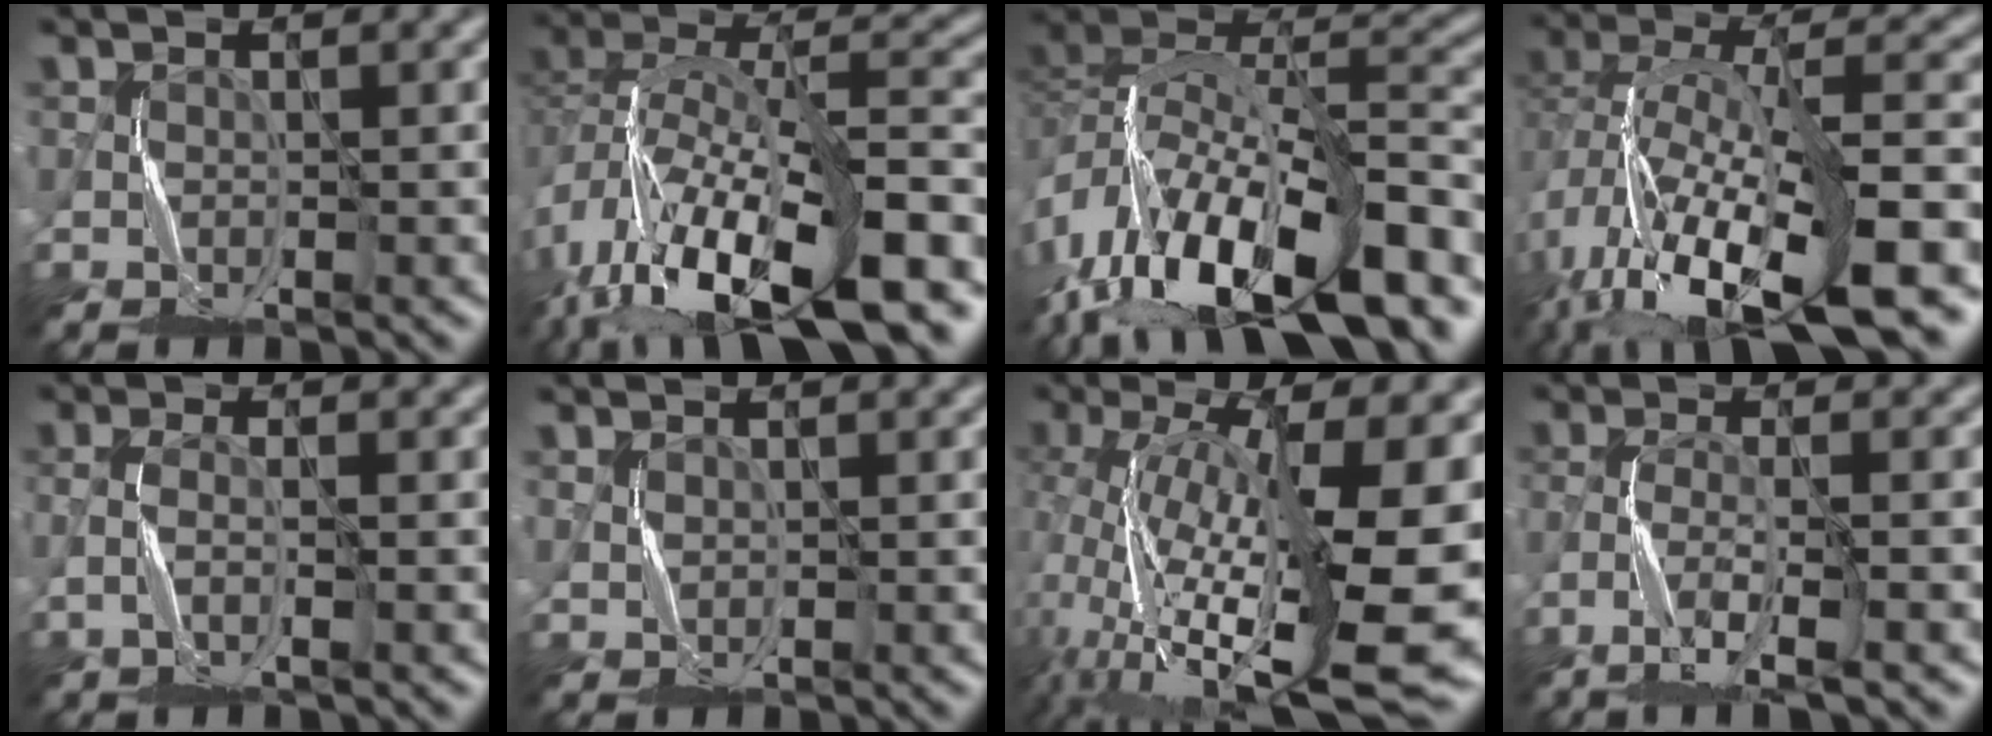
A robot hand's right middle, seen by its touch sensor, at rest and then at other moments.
{"total": 15.9, "force": [-9.1, 6.8, 11.1], "torque": [-0.204, 0.010, -0.151]}
{"total": 15.9, "force": [-9.1, 6.9, 11.0], "torque": [-0.210, 0.029, -0.159]}
{"total": 15.3, "force": [-7.7, 6.0, 11.8], "torque": [-0.213, 0.009, -0.122]}
{"total": 1.6, "force": [-0.5, 0.3, 1.5], "torque": [-0.040, 0.004, -0.015]}
{"total": 0.9, "force": [0.7, 0.5, -0.1], "torque": [-0.003, -0.002, 0.020]}
{"total": 16.6, "force": [-1.1, 5.7, 15.5], "torque": [-0.263, -0.025, -0.001]}
{"total": 3.4, "force": [-2.3, 0.3, 2.5], "torque": [-0.059, -0.002, -0.051]}